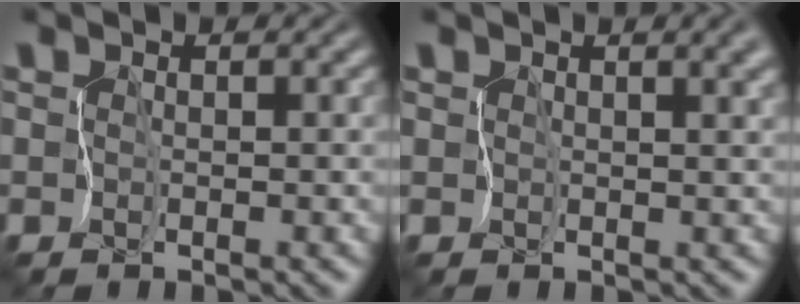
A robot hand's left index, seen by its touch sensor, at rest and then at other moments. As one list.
[{"total": 3.5, "force": [1.7, 1.6, 2.6], "torque": [-0.024, 0.005, 0.022]}]